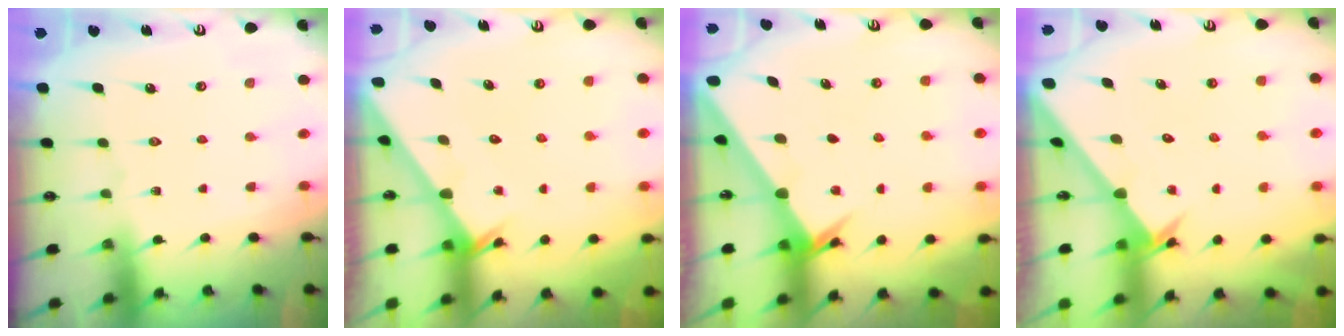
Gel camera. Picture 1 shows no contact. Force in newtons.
{"total": 3.0, "press": 3.0, "slide": 0.2}
{"total": 2.4, "press": 2.4, "slide": 0.3}
{"total": 2.5, "press": 2.5, "slide": 0.2}